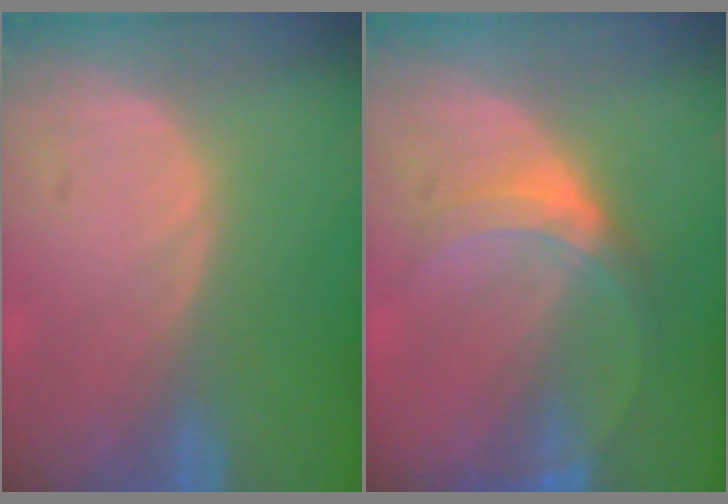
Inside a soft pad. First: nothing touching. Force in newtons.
{"total": 5.1, "press": 4.8, "slide": 1.7}